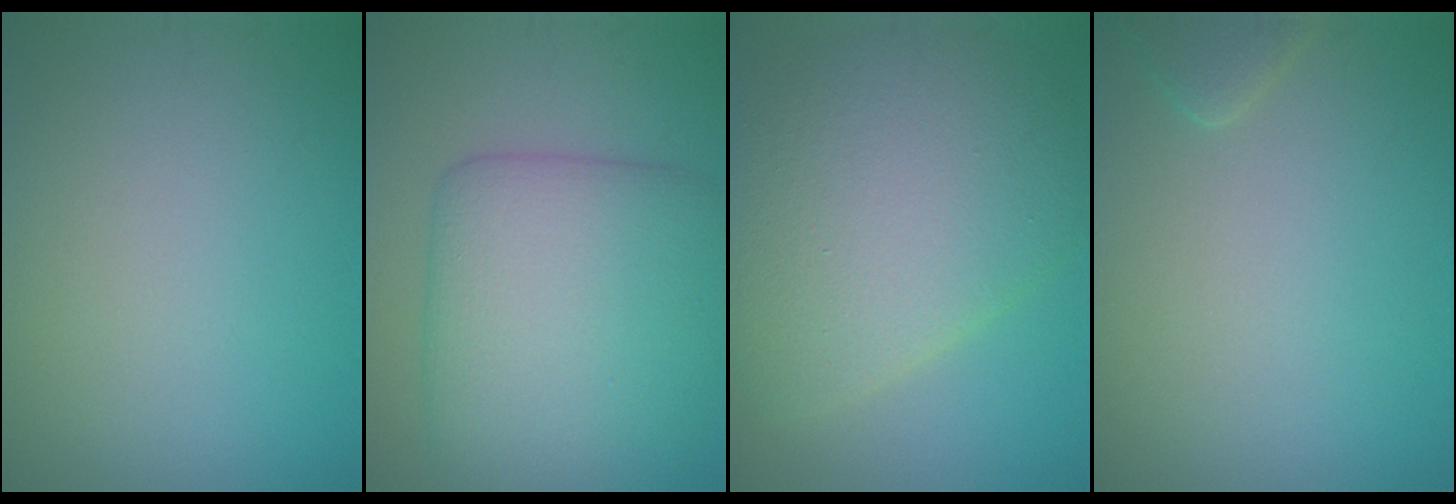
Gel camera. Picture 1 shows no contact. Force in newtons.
{"total": 9.3, "press": 9.3, "slide": 0.1}
{"total": 9.4, "press": 9.4, "slide": 0.7}
{"total": 1.4, "press": 1.4, "slide": 0.2}